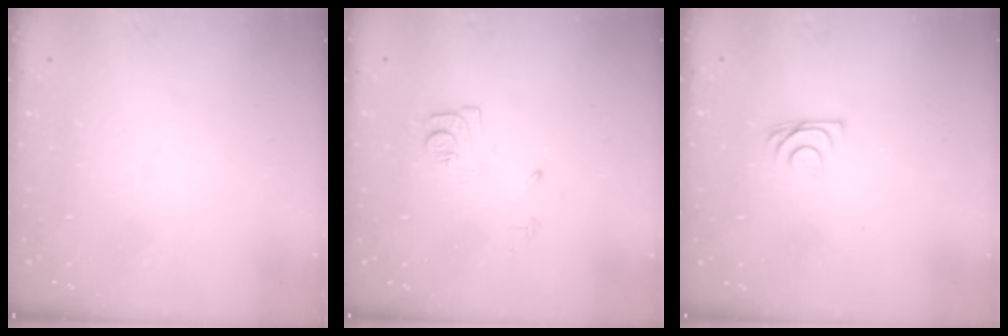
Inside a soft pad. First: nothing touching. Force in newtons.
{"total": 8.4, "press": 8.3, "slide": 0.8}
{"total": 6.1, "press": 6.0, "slide": 0.8}